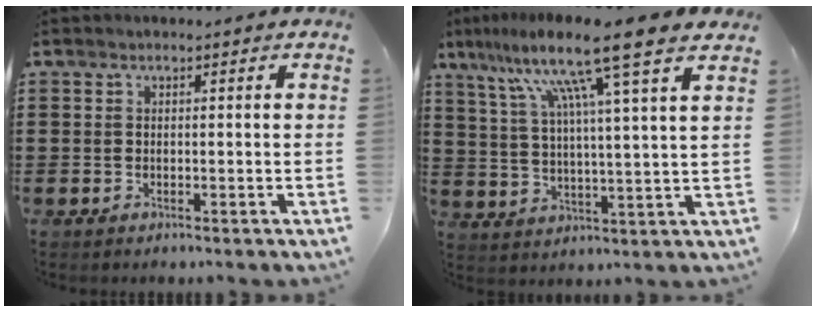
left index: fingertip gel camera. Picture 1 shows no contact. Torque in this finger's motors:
{"motor_torque": [2.14, 0.00, 0.49, 0.21]}